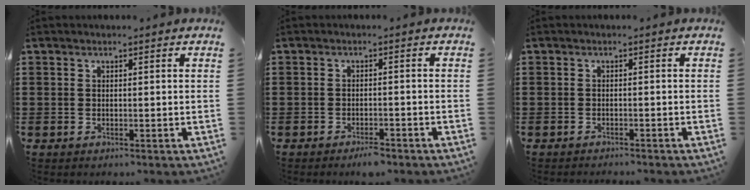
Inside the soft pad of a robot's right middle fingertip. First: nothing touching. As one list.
[{"total": 1.8, "force": [-1.7, 0.4, 0.4], "torque": [-0.013, 0.002, -0.034]}, {"total": 0.9, "force": [-0.9, 0.0, -0.1], "torque": [-0.001, 0.001, -0.020]}]